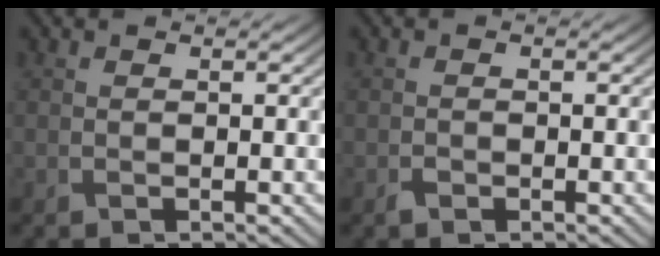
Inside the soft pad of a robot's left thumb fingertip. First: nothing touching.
{"total": 0.8, "force": [-0.6, 0.5, 0.3], "torque": [-0.008, -0.001, -0.010]}